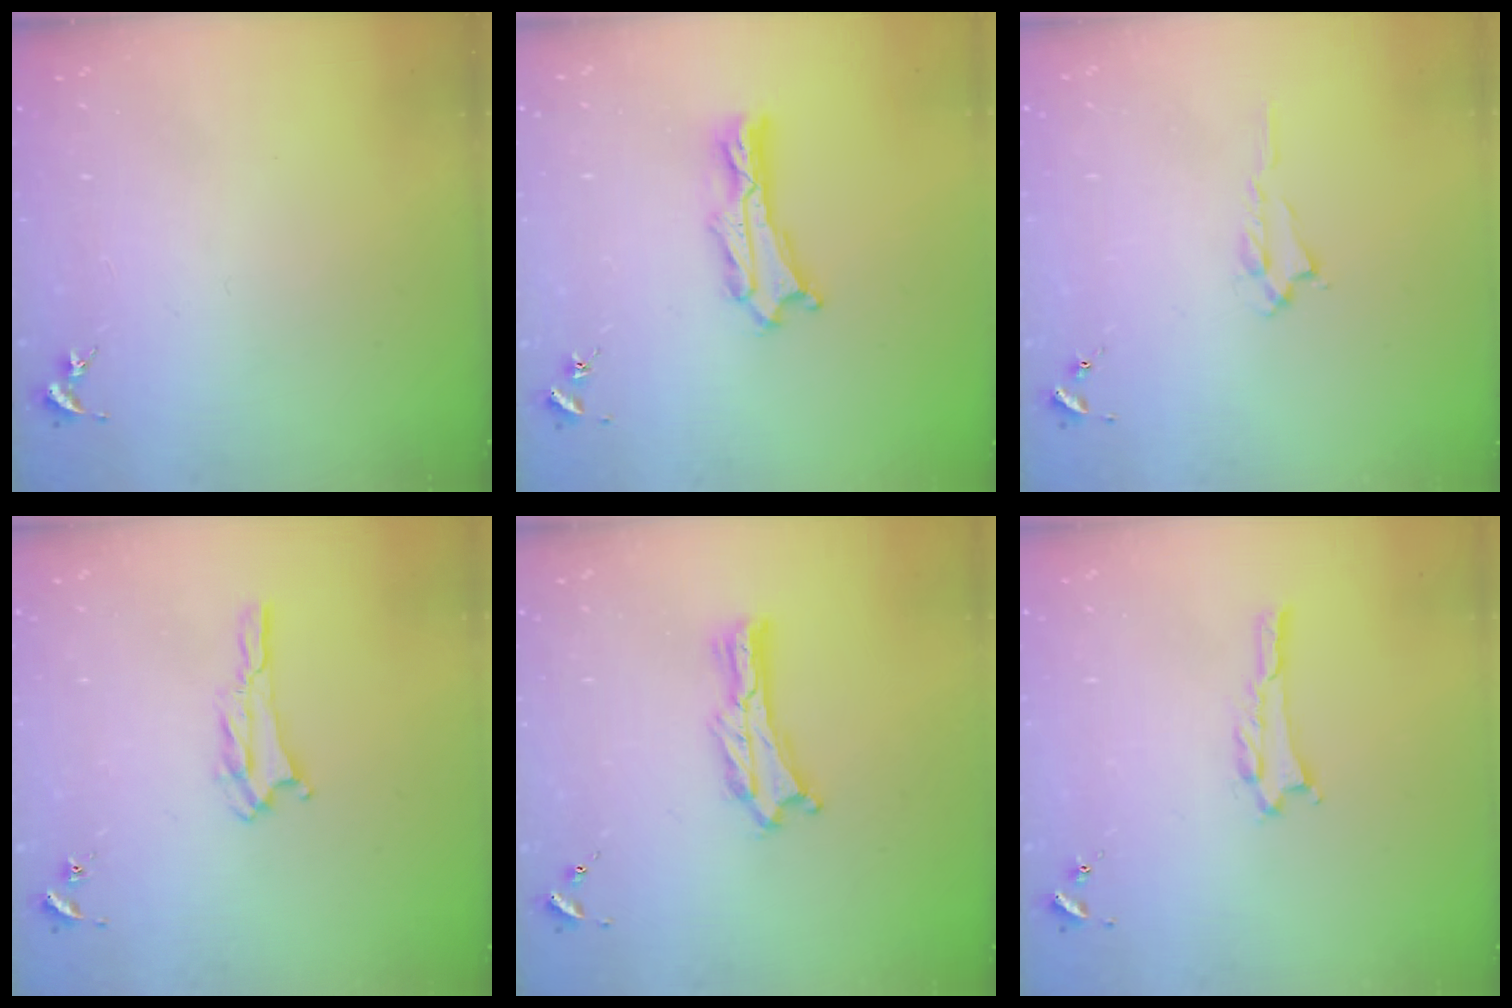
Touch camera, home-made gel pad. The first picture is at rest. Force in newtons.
{"total": 2.4, "press": 2.4, "slide": 0.3}
{"total": 0.7, "press": 0.6, "slide": 0.2}
{"total": 2.3, "press": 2.2, "slide": 0.4}
{"total": 0.8, "press": 0.7, "slide": 0.2}
{"total": 0.6, "press": 0.6, "slide": 0.1}